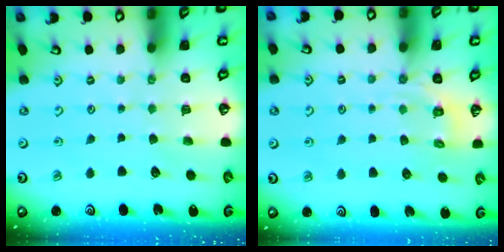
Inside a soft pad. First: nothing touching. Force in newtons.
{"total": 3.3, "press": 2.9, "slide": 1.5}